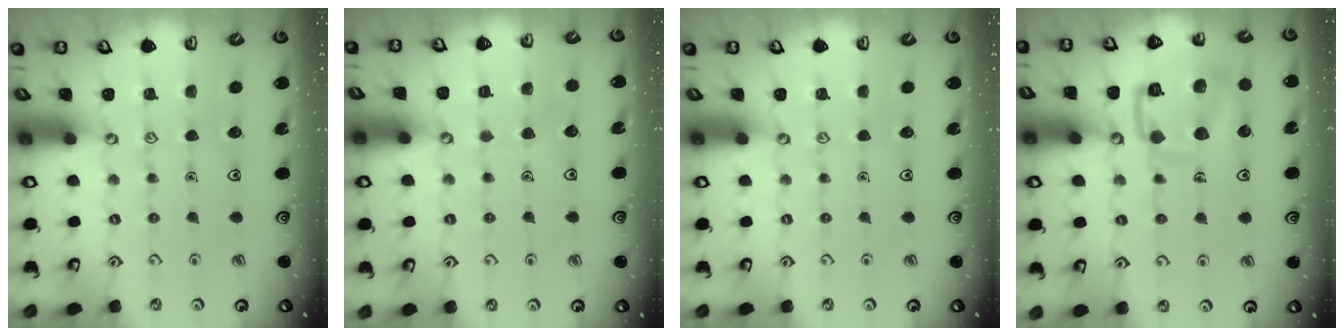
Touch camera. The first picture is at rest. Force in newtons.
{"total": 3.2, "press": 3.2, "slide": 0.2}
{"total": 0.0}
{"total": 13.0, "press": 12.9, "slide": 1.3}